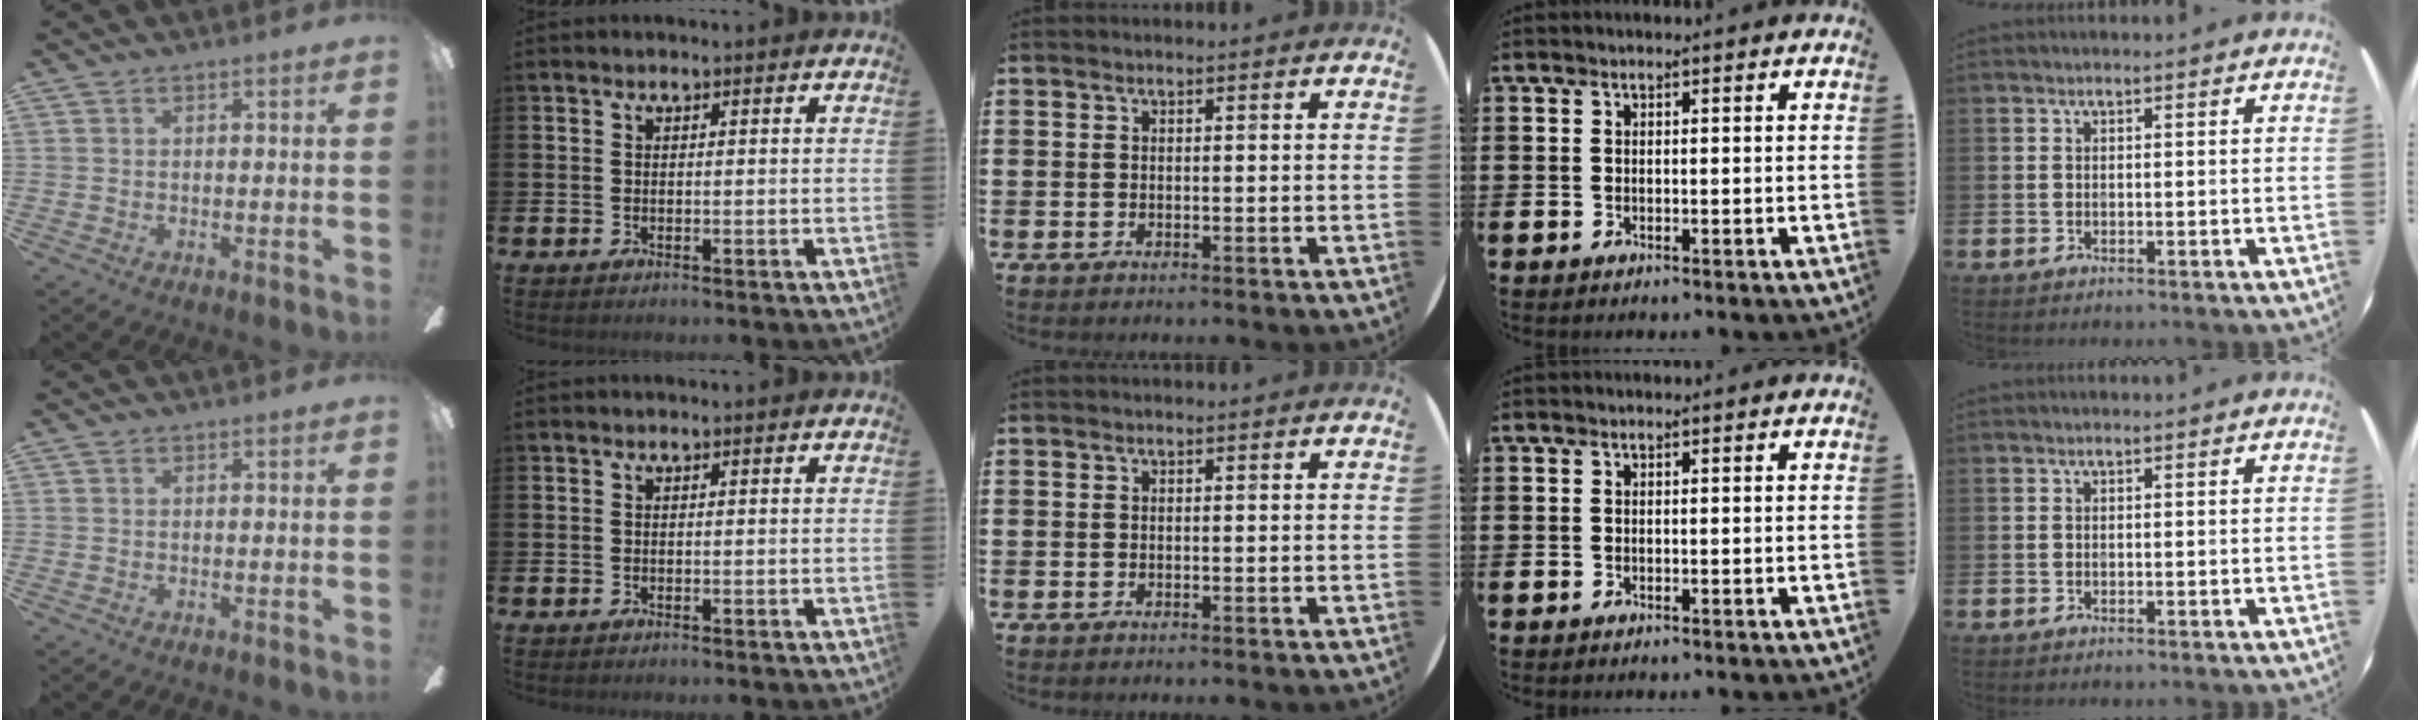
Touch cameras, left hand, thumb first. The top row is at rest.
{}